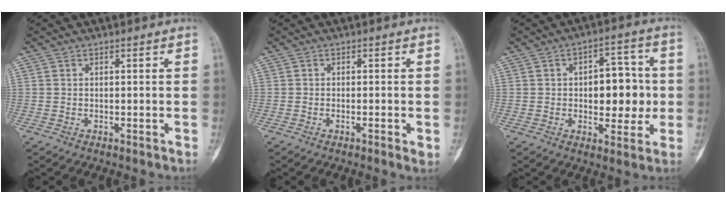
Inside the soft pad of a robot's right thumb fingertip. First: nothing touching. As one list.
[{"total": 1.8, "force": [-0.5, 0.4, 1.7], "torque": [-0.033, -0.005, -0.009]}, {"total": 11.6, "force": [-0.2, 6.8, 9.4], "torque": [-0.083, 0.017, 0.000]}]